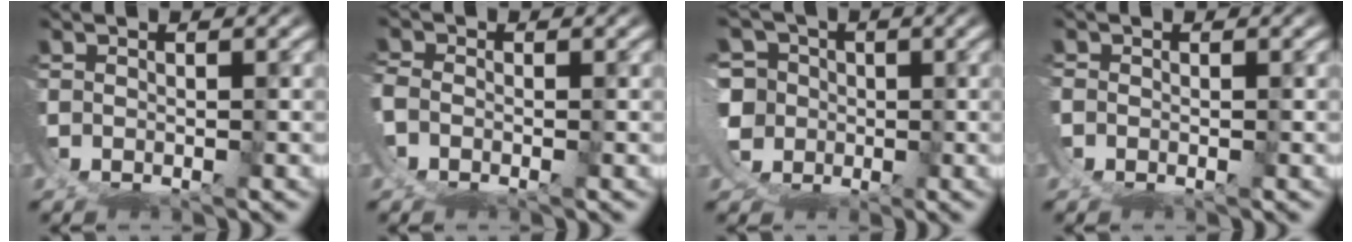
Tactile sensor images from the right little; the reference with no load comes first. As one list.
[{"total": 2.2, "force": [-0.8, 1.9, 0.7], "torque": [-0.023, -0.008, -0.015]}, {"total": 12.4, "force": [0.0, 11.5, 4.8], "torque": [-0.134, -0.037, -0.005]}, {"total": 0.6, "force": [-0.1, 0.5, 0.2], "torque": [-0.007, -0.002, -0.003]}]